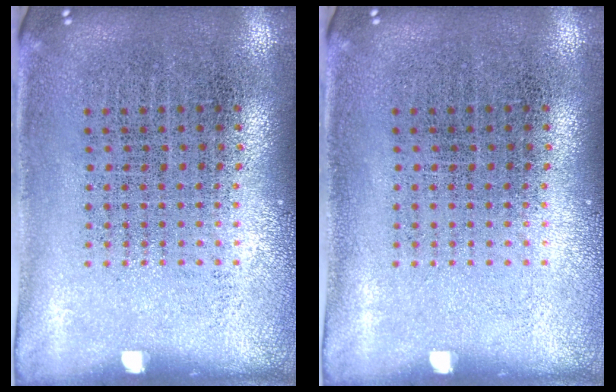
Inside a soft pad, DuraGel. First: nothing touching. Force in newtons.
{"total": 0.0}